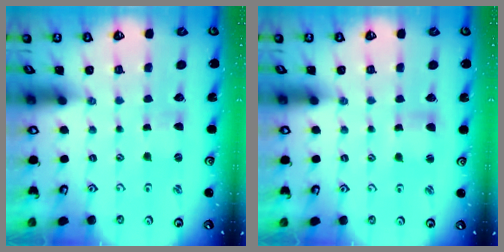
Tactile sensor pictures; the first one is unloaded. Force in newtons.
{"total": 2.9, "press": 2.9, "slide": 0.3}